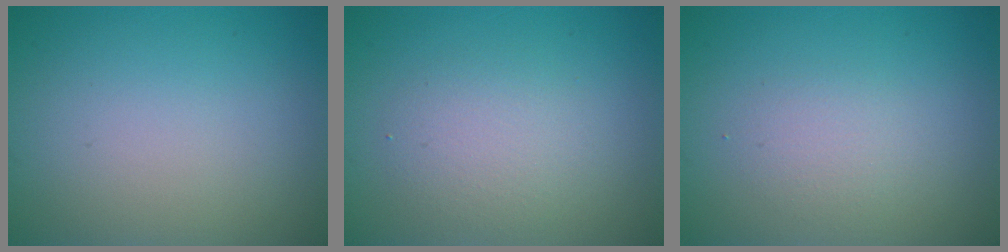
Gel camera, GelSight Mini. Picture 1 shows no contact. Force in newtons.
{"total": 2.7, "press": 2.7, "slide": 0.1}
{"total": 1.6, "press": 1.6, "slide": 0.1}